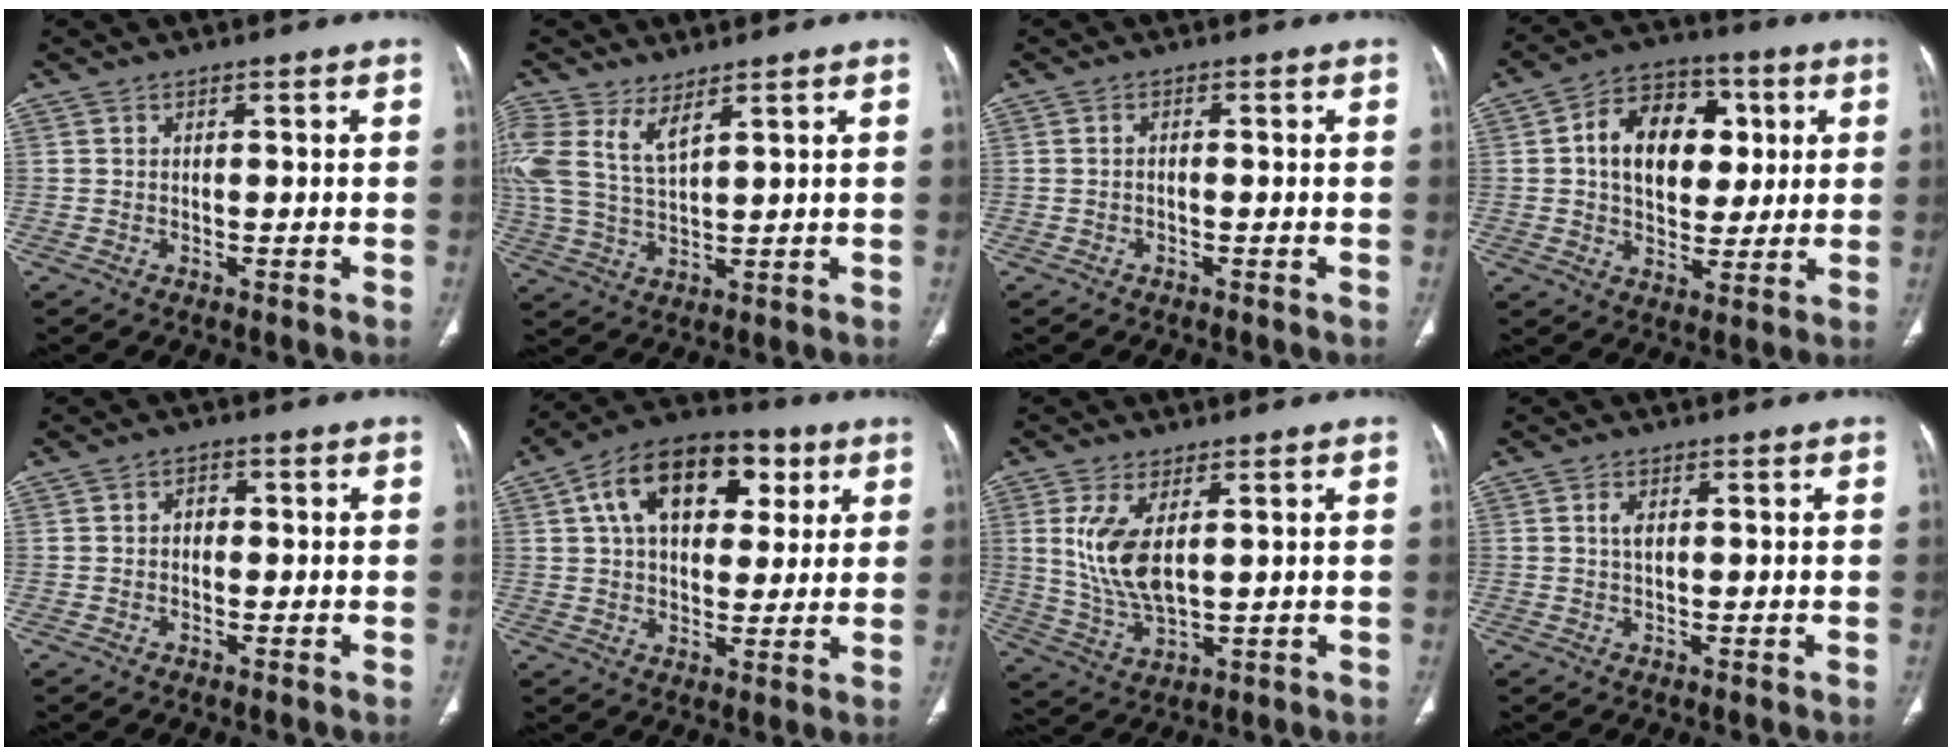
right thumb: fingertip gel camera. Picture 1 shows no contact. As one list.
[{"total": 9.2, "force": [5.1, 3.3, 6.9], "torque": [-0.168, -0.010, 0.115]}, {"total": 0.8, "force": [-0.3, 0.4, 0.6], "torque": [-0.009, 0.002, -0.009]}, {"total": 15.5, "force": [2.8, 11.0, 10.6], "torque": [-0.127, 0.011, 0.041]}, {"total": 2.1, "force": [0.1, 1.7, 1.3], "torque": [-0.011, 0.010, -0.001]}, {"total": 18.5, "force": [6.5, 11.6, 12.8], "torque": [-0.173, 0.007, 0.096]}, {"total": 9.8, "force": [2.4, 4.3, 8.4], "torque": [-0.174, -0.016, 0.062]}, {"total": 2.1, "force": [0.5, 1.1, 1.7], "torque": [-0.033, -0.001, 0.009]}]